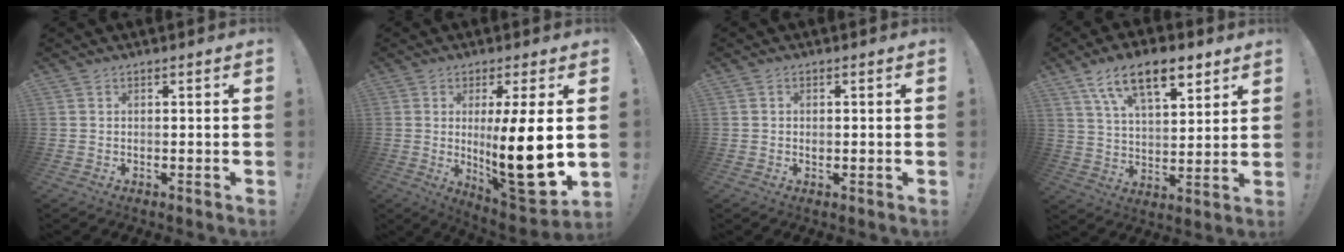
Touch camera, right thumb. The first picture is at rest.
{"total": 18.1, "force": [0.8, 3.3, 17.8], "torque": [-0.284, -0.030, 0.011]}
{"total": 0.9, "force": [-0.2, 0.9, 0.2], "torque": [-0.004, 0.004, -0.004]}
{"total": 15.4, "force": [9.2, 6.7, 10.4], "torque": [-0.169, -0.034, 0.160]}